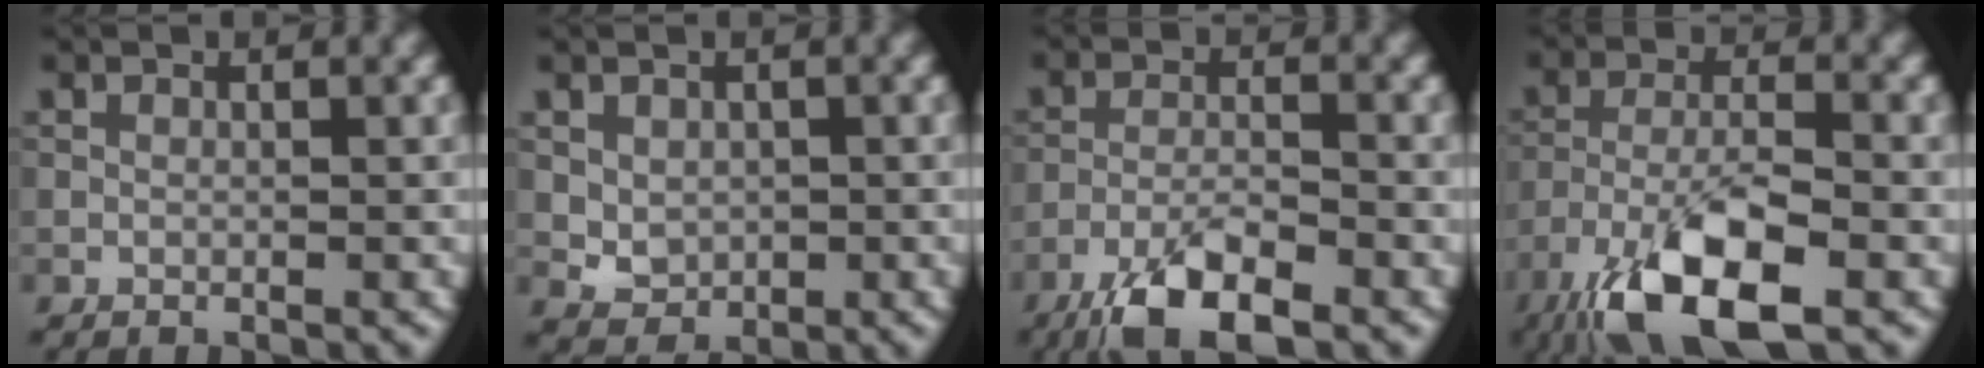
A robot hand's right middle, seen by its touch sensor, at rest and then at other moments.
{"total": 2.3, "force": [0.2, 1.9, 1.3], "torque": [-0.026, -0.007, 0.008]}
{"total": 6.4, "force": [-4.4, 1.8, 4.4], "torque": [-0.082, -0.004, -0.085]}
{"total": 9.6, "force": [-5.5, 3.2, 7.2], "torque": [-0.139, -0.005, -0.104]}